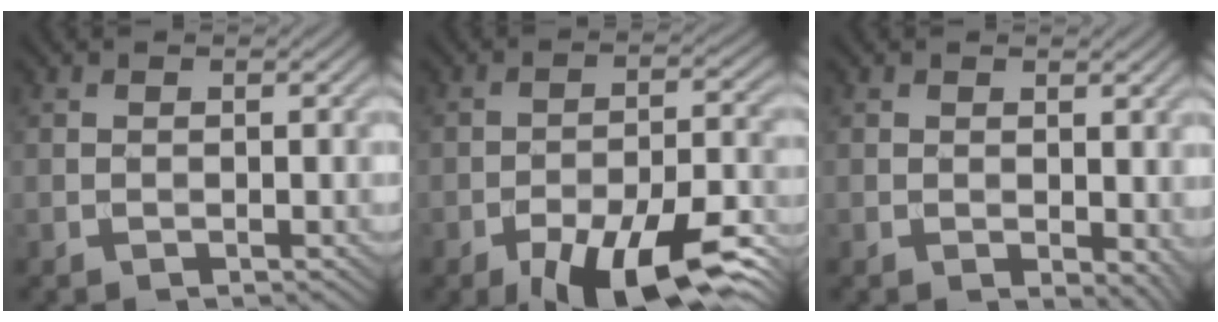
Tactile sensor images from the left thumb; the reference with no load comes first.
{"total": 12.7, "force": [-7.9, 4.1, 9.1], "torque": [-0.148, -0.002, -0.131]}
{"total": 3.2, "force": [0.0, 1.9, 2.5], "torque": [-0.029, -0.009, 0.003]}